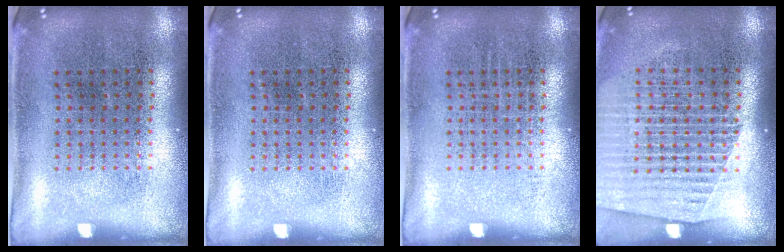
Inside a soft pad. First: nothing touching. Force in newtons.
{"total": 0.0}
{"total": 0.0}
{"total": 1.6, "press": 1.5, "slide": 0.5}